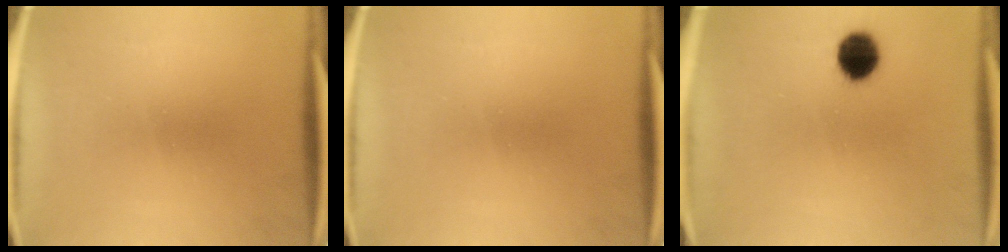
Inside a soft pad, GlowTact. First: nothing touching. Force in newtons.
{"total": 0.0}
{"total": 7.4}